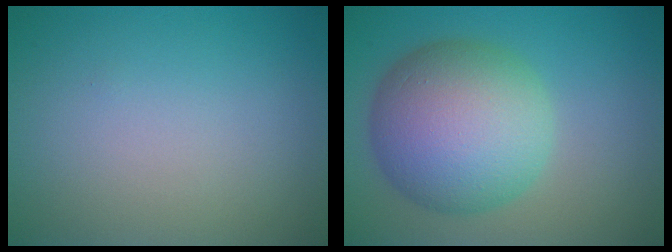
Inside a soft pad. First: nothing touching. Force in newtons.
{"total": 10.3, "press": 10.3, "slide": 0.4}